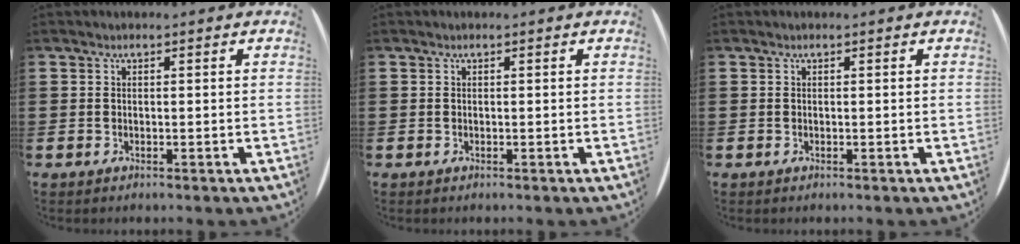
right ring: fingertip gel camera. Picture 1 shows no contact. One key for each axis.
{"total": 0.0}
{"total": 0.0}